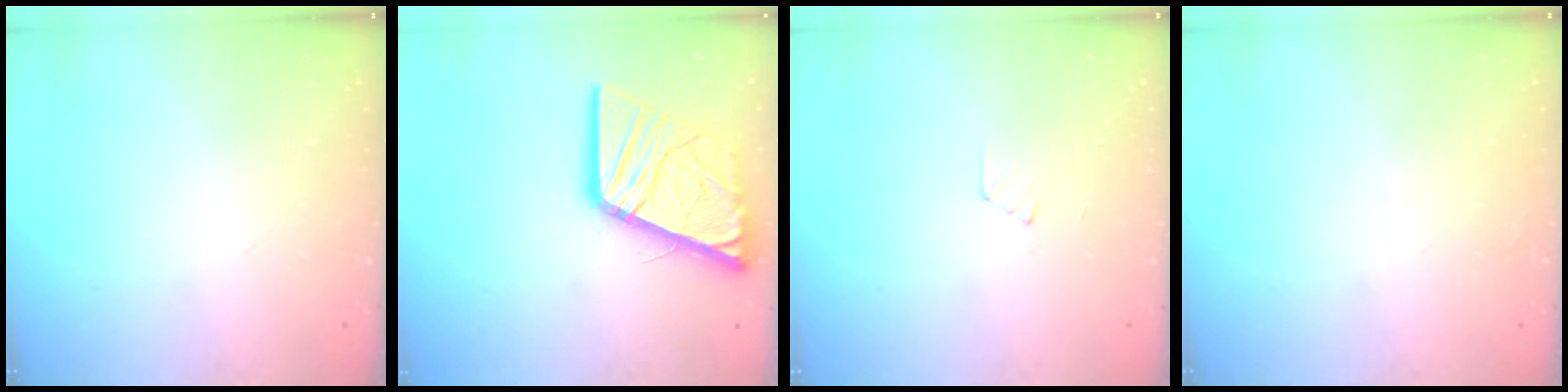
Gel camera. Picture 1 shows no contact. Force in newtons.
{"total": 18.1, "press": 18.0, "slide": 2.1}
{"total": 3.8, "press": 3.8, "slide": 0.3}
{"total": 2.5, "press": 2.5, "slide": 0.3}